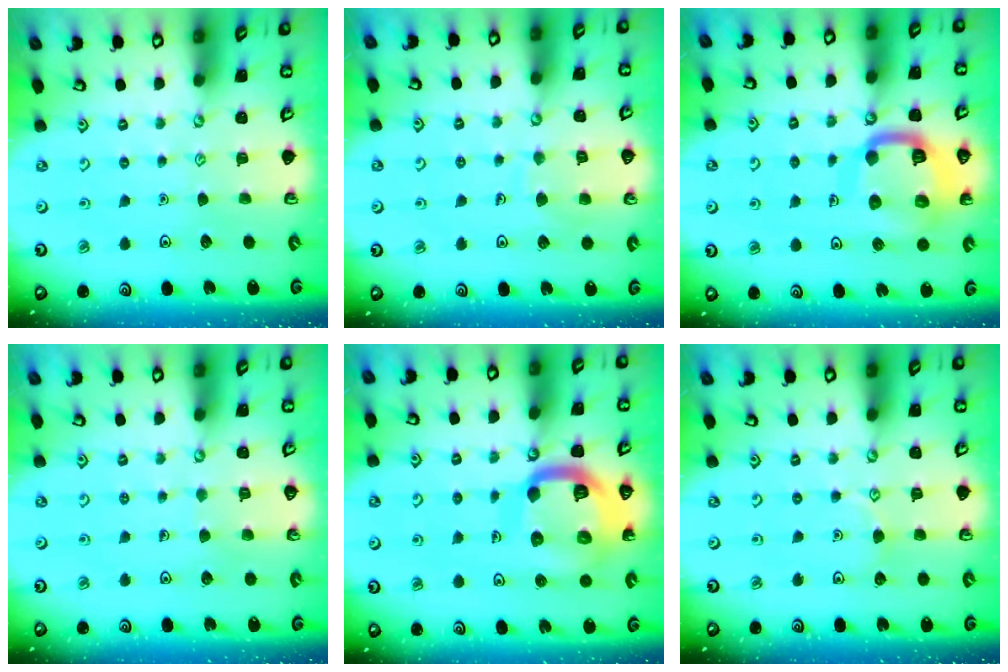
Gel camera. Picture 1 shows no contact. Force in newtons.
{"total": 7.8, "press": 7.8, "slide": 0.4}
{"total": 15.7, "press": 15.6, "slide": 1.5}
{"total": 5.3, "press": 5.3, "slide": 0.4}
{"total": 17.4, "press": 17.3, "slide": 1.9}
{"total": 4.5, "press": 4.5, "slide": 0.5}